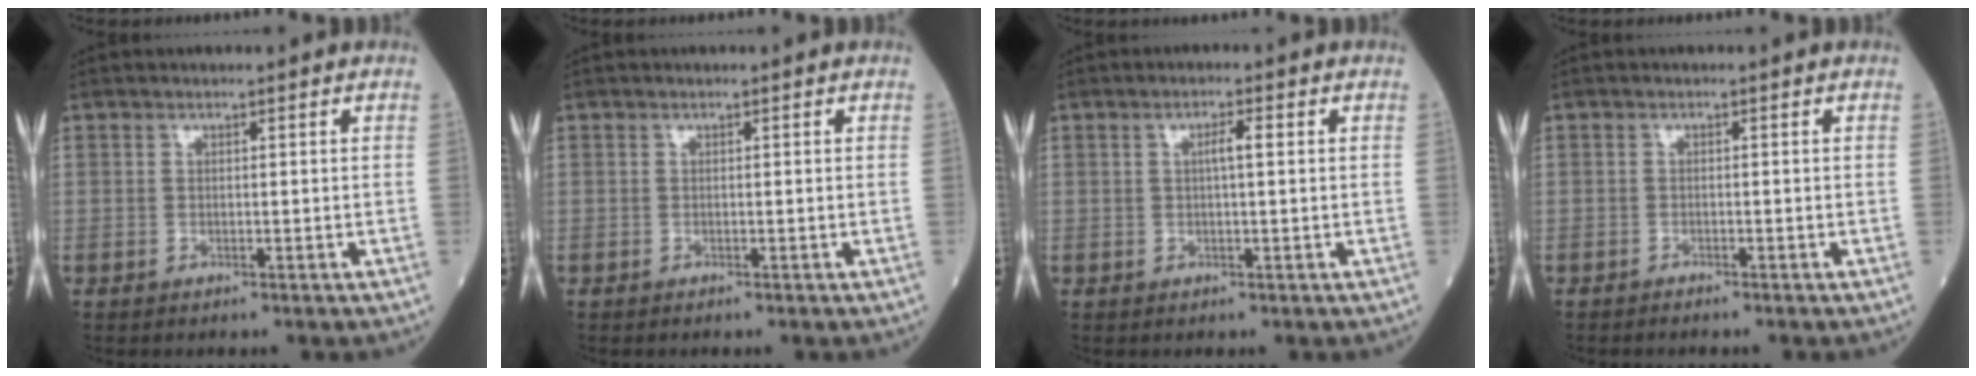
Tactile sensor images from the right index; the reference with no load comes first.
{"total": 0.0}
{"total": 2.1, "force": [0.4, 0.2, 2.1], "torque": [-0.036, 0.004, 0.005]}
{"total": 1.1, "force": [-1.1, -0.1, 0.4], "torque": [-0.011, -0.002, -0.014]}